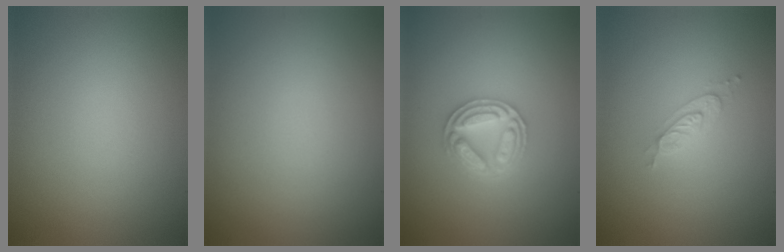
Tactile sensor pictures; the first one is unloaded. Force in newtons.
{"total": 0.0}
{"total": 4.5, "press": 4.4, "slide": 0.7}
{"total": 2.0, "press": 2.0, "slide": 0.4}